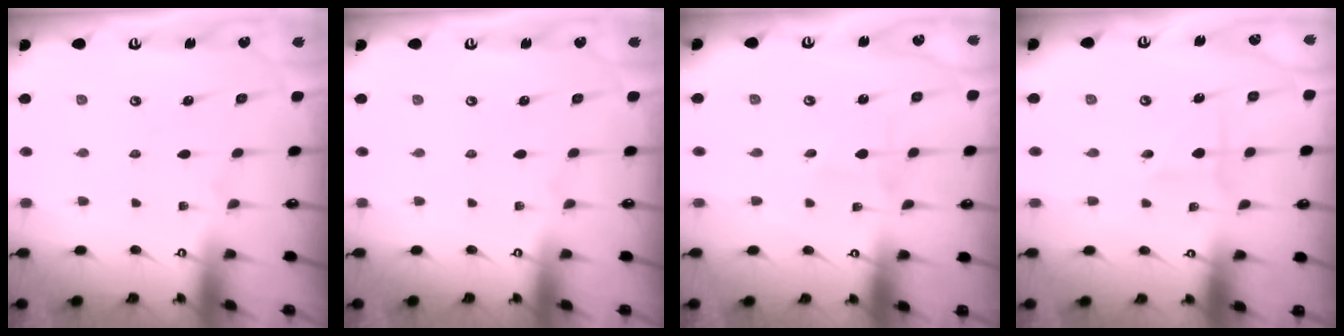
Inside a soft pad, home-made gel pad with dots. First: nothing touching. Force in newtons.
{"total": 0.0}
{"total": 0.8, "press": 0.8, "slide": 0.0}
{"total": 2.4, "press": 2.4, "slide": 0.7}